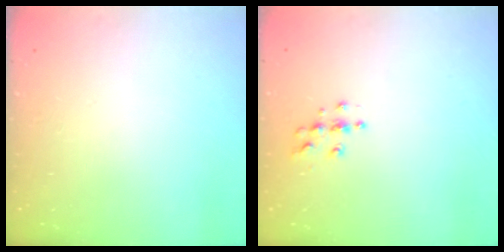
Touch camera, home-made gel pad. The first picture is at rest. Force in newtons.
{"total": 4.3, "press": 4.3, "slide": 0.4}